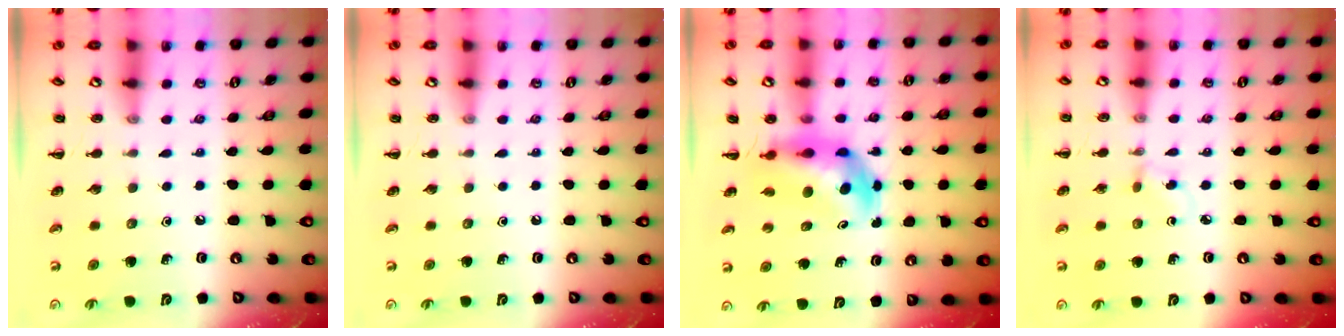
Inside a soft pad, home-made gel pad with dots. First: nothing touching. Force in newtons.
{"total": 0.0}
{"total": 7.2, "press": 6.9, "slide": 2.1}
{"total": 2.6, "press": 2.3, "slide": 1.1}